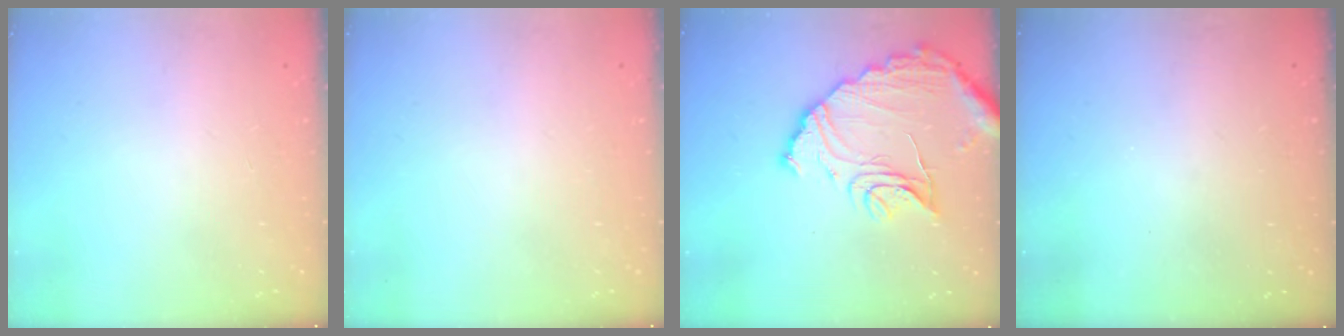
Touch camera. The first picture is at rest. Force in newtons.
{"total": 0.0}
{"total": 14.9, "press": 14.8, "slide": 1.2}
{"total": 3.1, "press": 3.1, "slide": 0.1}